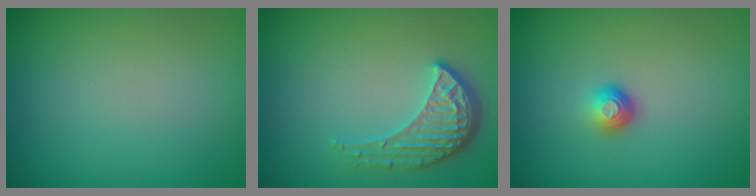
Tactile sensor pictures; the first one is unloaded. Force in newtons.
{"total": 3.5, "press": 2.8, "slide": 2.1}
{"total": 1.4, "press": 1.0, "slide": 1.0}